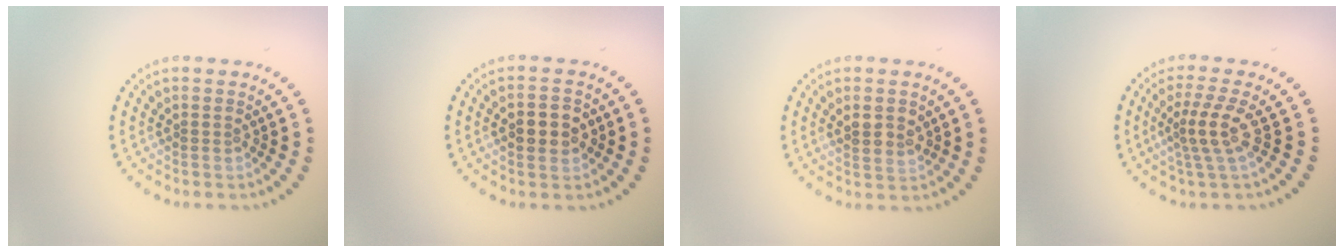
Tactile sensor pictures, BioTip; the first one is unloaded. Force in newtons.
{"total": 3.7, "press": 3.7, "slide": 0.3}
{"total": 2.2, "press": 2.1, "slide": 0.8}
{"total": 3.0, "press": 2.3, "slide": 1.9}